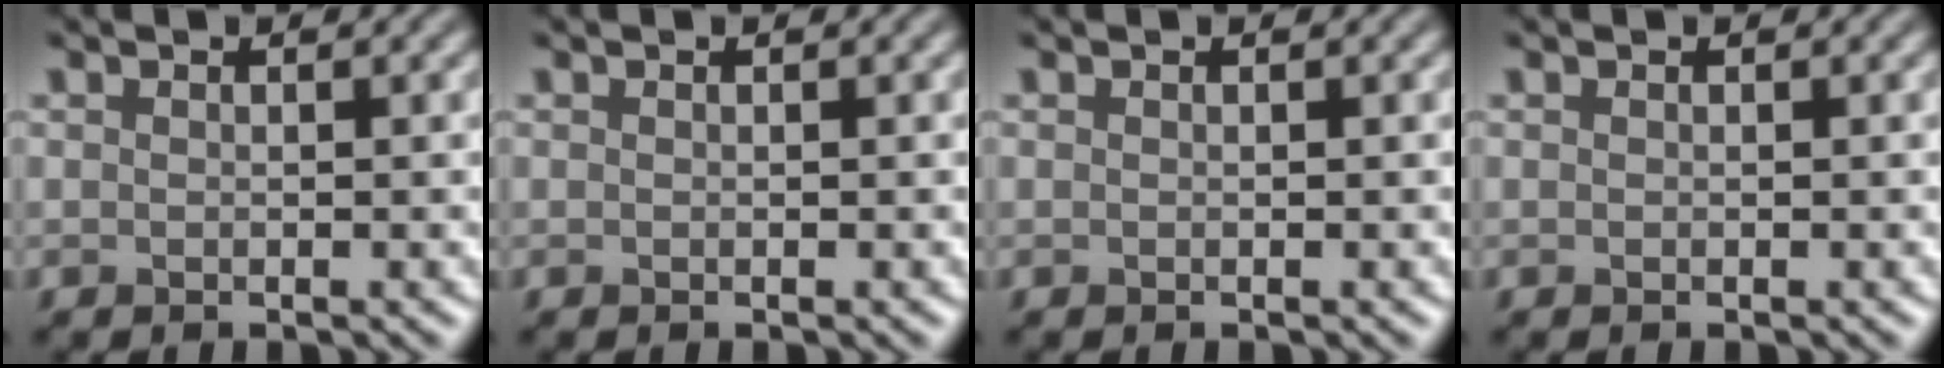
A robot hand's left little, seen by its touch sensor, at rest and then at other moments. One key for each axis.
{"total": 0.0}
{"total": 0.0}
{"total": 0.0}